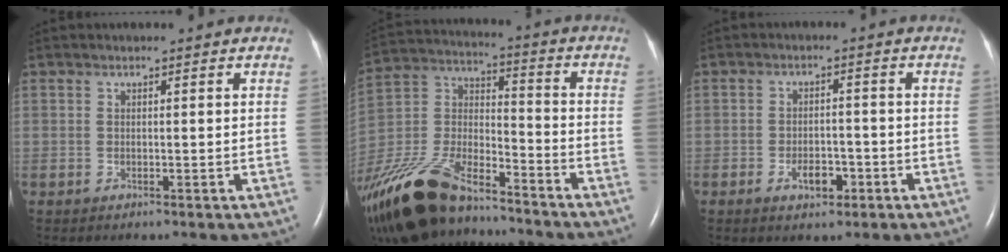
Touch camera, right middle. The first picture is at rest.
{"total": 23.3, "force": [-18.0, 7.4, 12.7], "torque": [-0.315, -0.026, -0.335]}
{"total": 3.9, "force": [-1.9, 2.0, 2.6], "torque": [-0.047, 0.003, -0.027]}